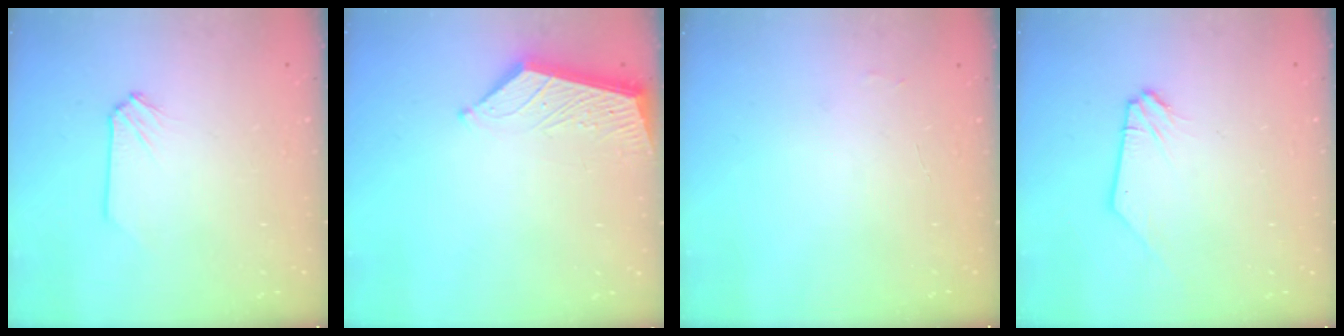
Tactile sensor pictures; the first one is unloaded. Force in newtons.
{"total": 5.6, "press": 5.6, "slide": 0.5}
{"total": 3.8, "press": 3.8, "slide": 0.4}
{"total": 0.8, "press": 0.7, "slide": 0.1}